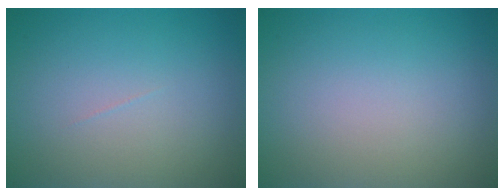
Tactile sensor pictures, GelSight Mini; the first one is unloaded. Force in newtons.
{"total": 0.0}